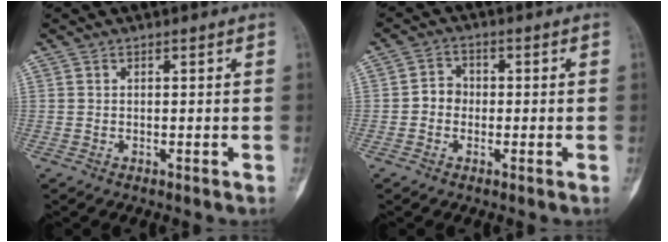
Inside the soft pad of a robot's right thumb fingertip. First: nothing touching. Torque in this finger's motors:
{"motor_torque": [0.67, 0.58, 0.48, -0.37, 0.03]}